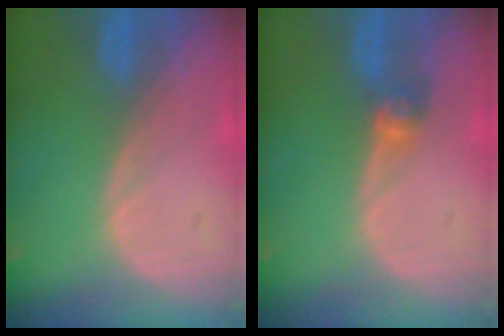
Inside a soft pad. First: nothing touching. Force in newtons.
{"total": 2.6, "press": 2.5, "slide": 0.6}